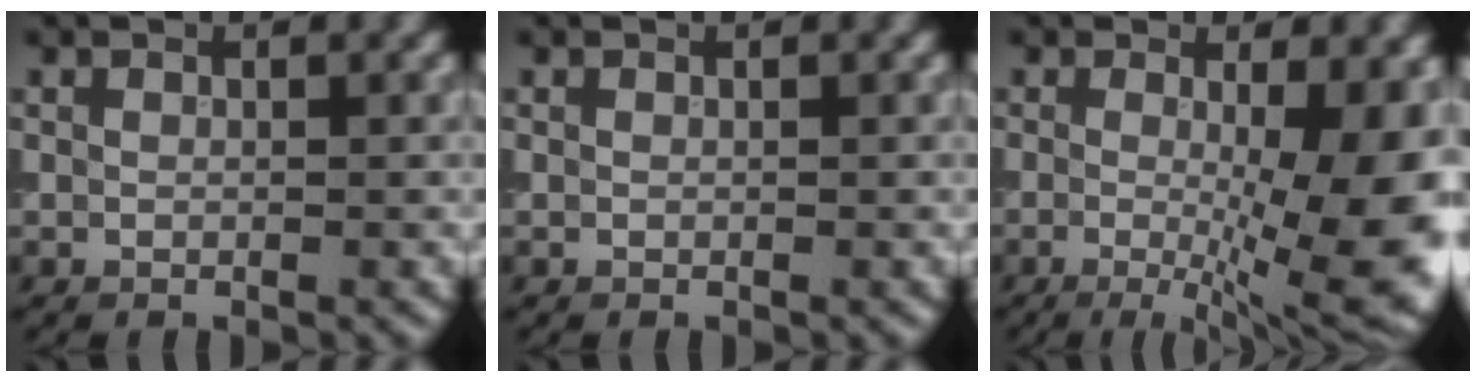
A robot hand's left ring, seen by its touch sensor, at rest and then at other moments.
{"total": 0.0}
{"total": 12.8, "force": [-0.7, 3.8, 12.3], "torque": [-0.147, -0.018, -0.008]}